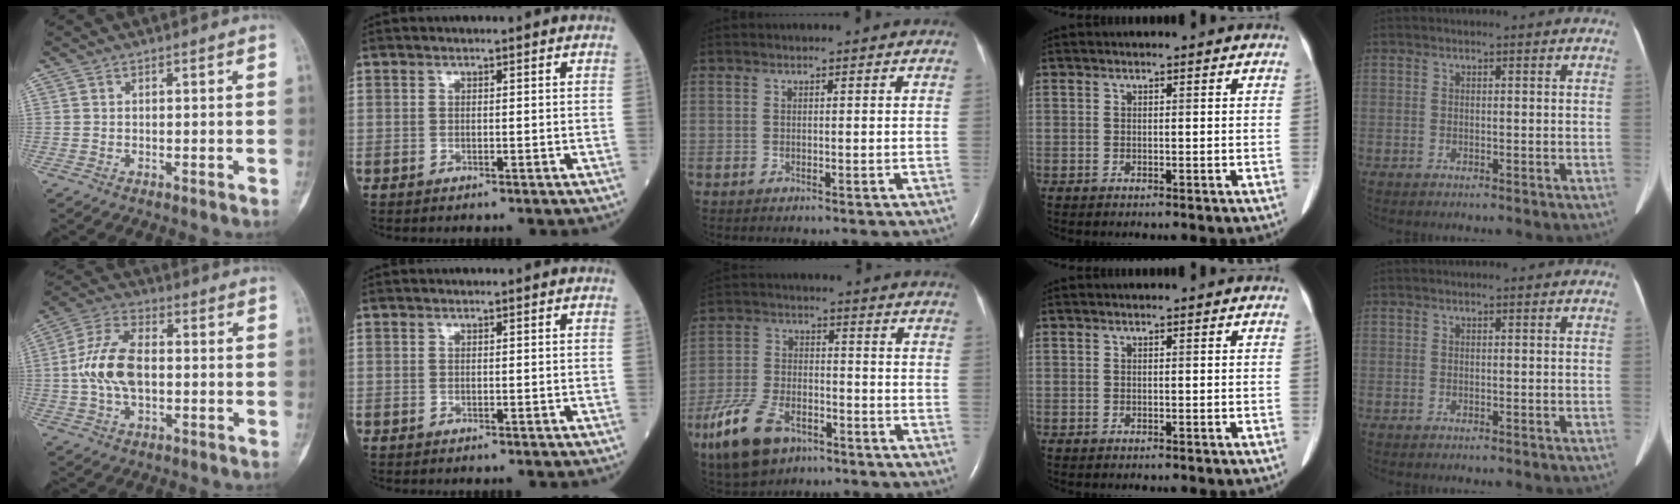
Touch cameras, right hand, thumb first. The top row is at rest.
{"thumb": {"total": 11.6, "force": [-0.2, 6.6, 9.5], "torque": [-0.187, 0.020, -0.007]}, "middle": {"total": 11.8, "force": [-6.9, 6.1, 7.4], "torque": [-0.167, -0.004, -0.123]}}